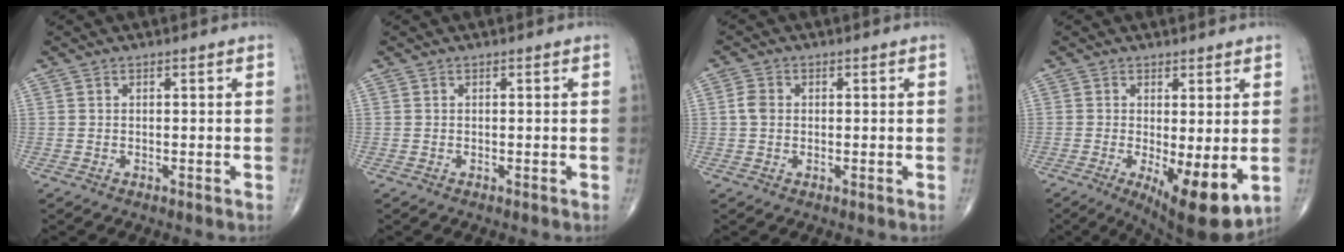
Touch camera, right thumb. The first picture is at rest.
{"total": 0.0}
{"total": 2.5, "force": [0.1, 2.0, 1.5], "torque": [-0.028, 0.006, -0.001]}
{"total": 10.7, "force": [-2.2, 3.3, 10.0], "torque": [-0.145, -0.027, -0.024]}